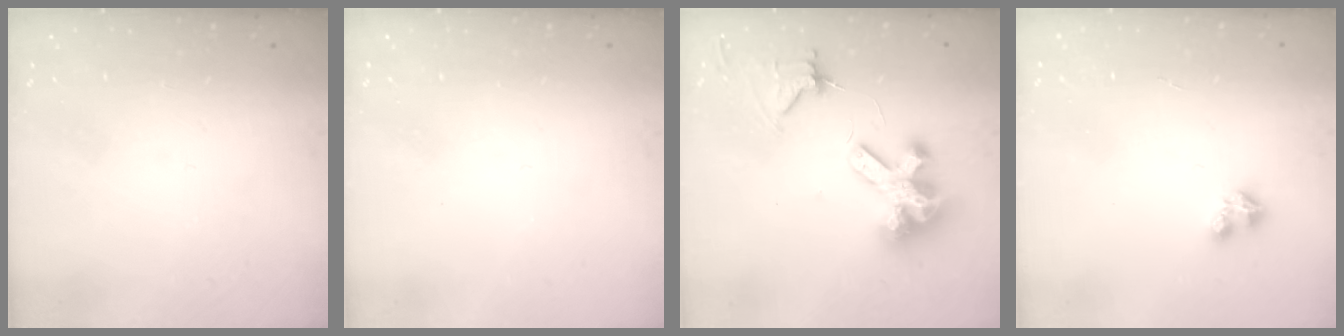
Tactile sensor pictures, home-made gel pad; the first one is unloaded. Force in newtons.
{"total": 0.0}
{"total": 11.4, "press": 11.3, "slide": 1.5}
{"total": 3.4, "press": 3.4, "slide": 0.4}